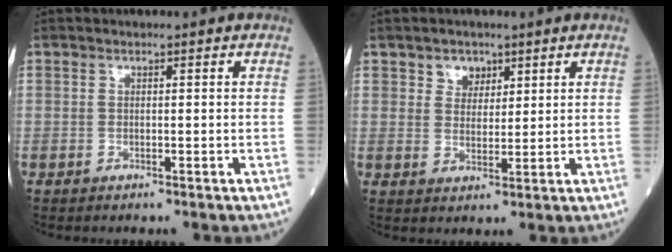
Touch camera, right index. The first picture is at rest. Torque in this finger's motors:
{"motor_torque": [0.00, 0.02, 0.00, 0.02]}